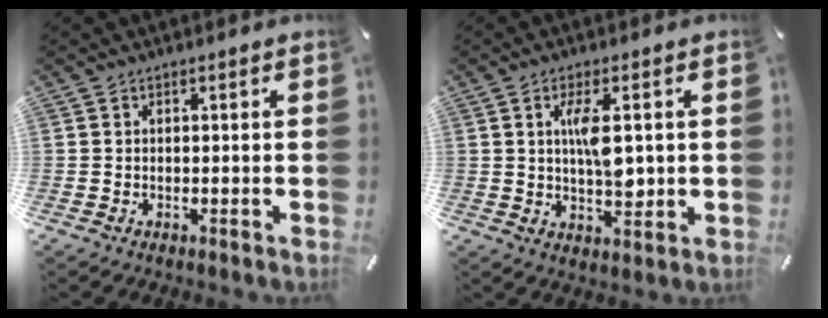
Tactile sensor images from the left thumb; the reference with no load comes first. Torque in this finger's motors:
{"motor_torque": [1.24, 1.53, 0.97, -0.27, 0.29]}